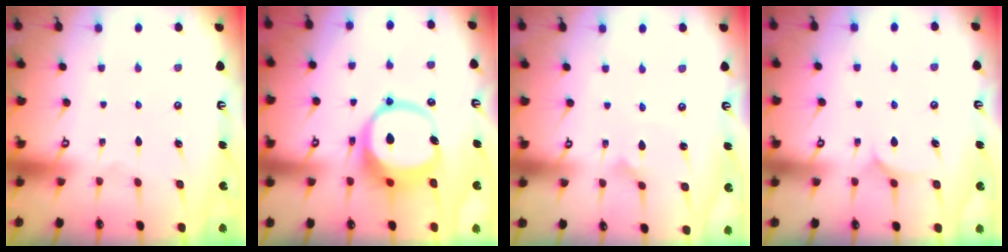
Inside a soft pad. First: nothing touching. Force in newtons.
{"total": 11.5, "press": 11.3, "slide": 2.1}
{"total": 1.4, "press": 1.4, "slide": 0.1}
{"total": 5.1, "press": 5.1, "slide": 0.5}